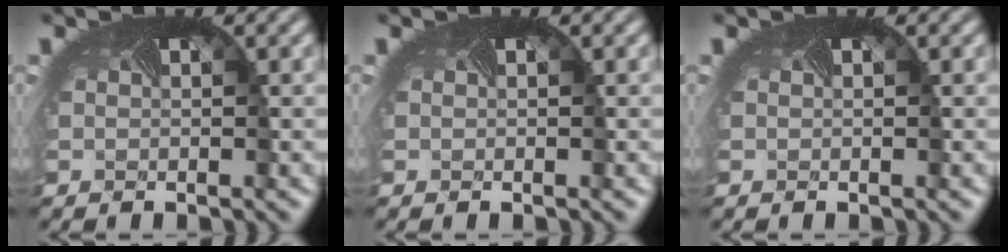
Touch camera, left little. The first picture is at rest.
{"total": 0.0}
{"total": 0.0}